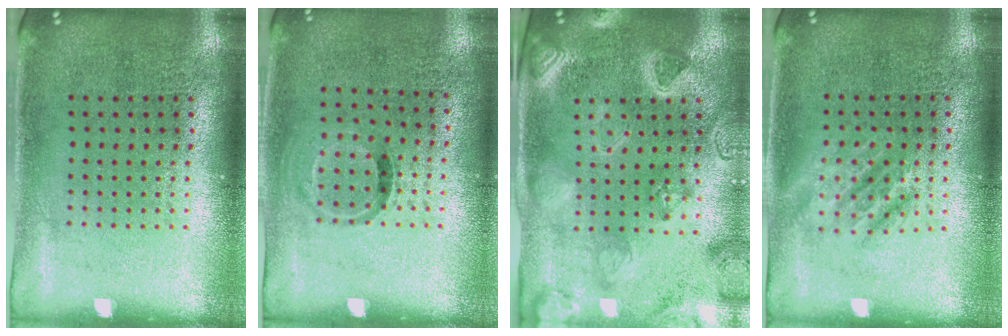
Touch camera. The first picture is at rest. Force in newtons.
{"total": 0.8, "press": 0.6, "slide": 0.6}
{"total": 3.0, "press": 2.9, "slide": 0.7}
{"total": 1.1, "press": 1.1, "slide": 0.2}